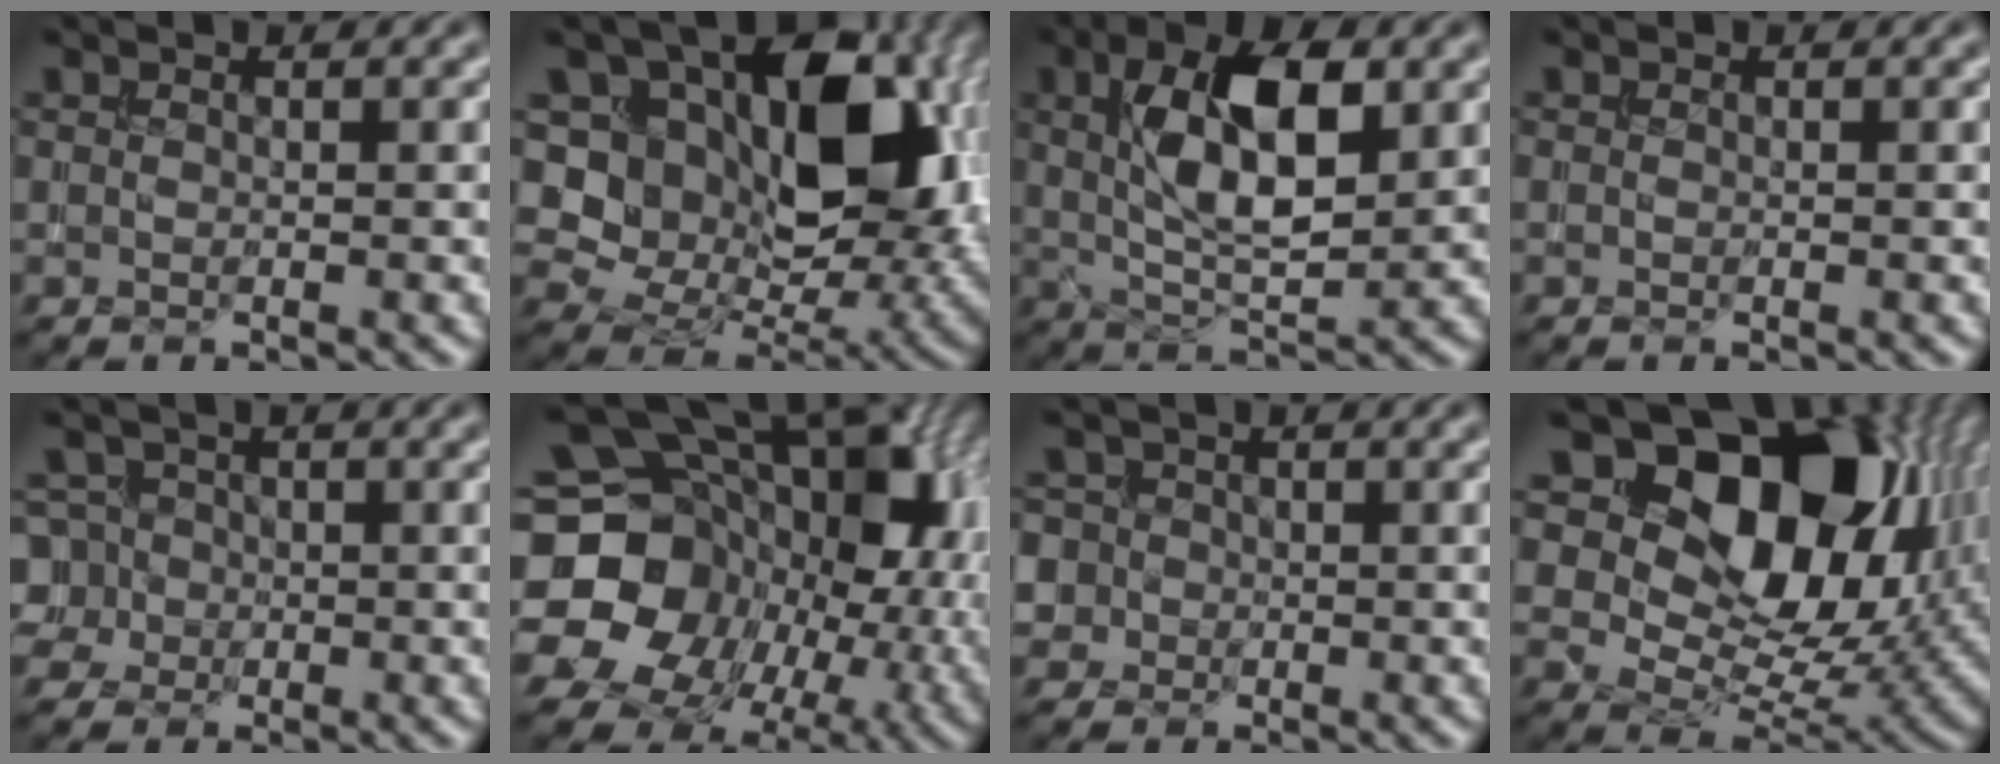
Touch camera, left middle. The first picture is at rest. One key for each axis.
{"total": 16.3, "fx": 3.7, "fy": 11.0, "fz": 11.4, "tx": -0.181, "ty": 0.012, "tz": 0.075}
{"total": 8.7, "fx": 1.9, "fy": 3.9, "fz": 7.5, "tx": -0.130, "ty": 0.003, "tz": 0.034}
{"total": 0.0}
{"total": 5.1, "fx": -0.8, "fy": 4.7, "fz": 1.7, "tx": -0.028, "ty": 0.026, "tz": -0.038}
{"total": 22.6, "fx": -0.4, "fy": 18.7, "fz": 12.7, "tx": -0.235, "ty": 0.004, "tz": -0.032}
{"total": 5.4, "fx": 0.3, "fy": 5.1, "fz": 1.8, "tx": -0.038, "ty": 0.035, "tz": -0.022}
{"total": 17.4, "fx": 7.6, "fy": 10.9, "fz": 11.3, "tx": -0.183, "ty": 0.021, "tz": 0.124}